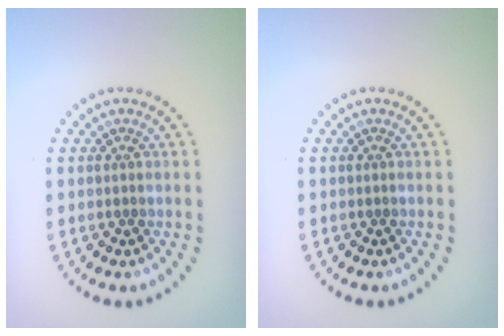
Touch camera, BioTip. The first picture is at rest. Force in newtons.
{"total": 0.0}